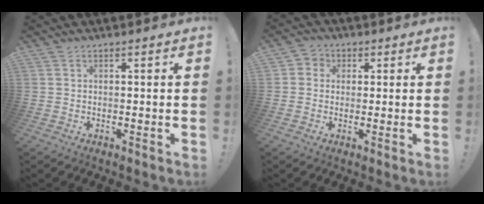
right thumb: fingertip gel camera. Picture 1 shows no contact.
{"total": 3.8, "force": [-0.4, 3.6, 1.2], "torque": [-0.014, 0.007, -0.008]}